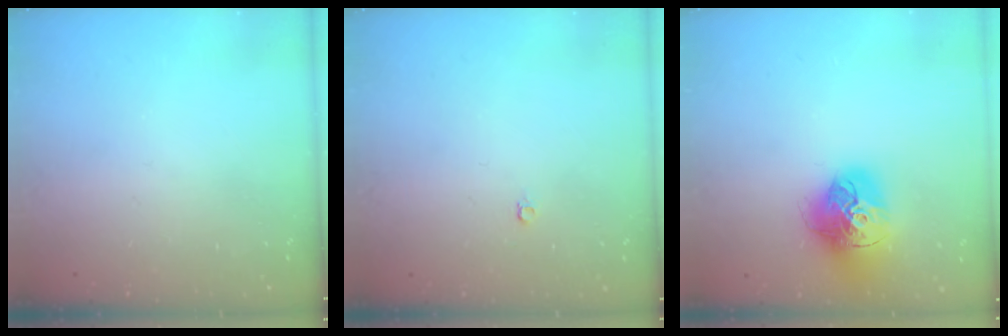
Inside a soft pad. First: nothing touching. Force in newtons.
{"total": 3.2, "press": 3.2, "slide": 0.2}
{"total": 18.0, "press": 17.9, "slide": 1.9}